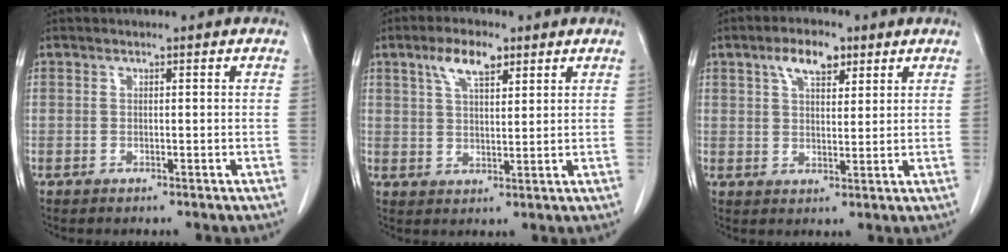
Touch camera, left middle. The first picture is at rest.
{"total": 6.0, "force": [3.5, 2.2, 4.3], "torque": [-0.088, 0.011, 0.065]}
{"total": 5.8, "force": [3.3, 2.5, 4.0], "torque": [-0.074, 0.011, 0.058]}